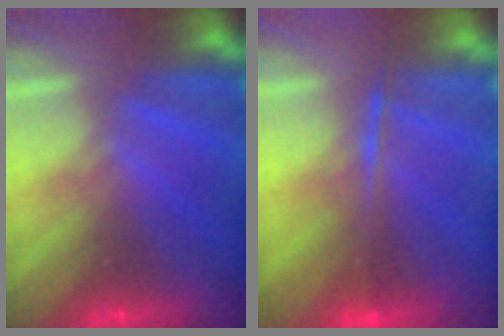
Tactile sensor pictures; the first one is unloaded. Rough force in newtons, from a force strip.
{"total": 1.5}